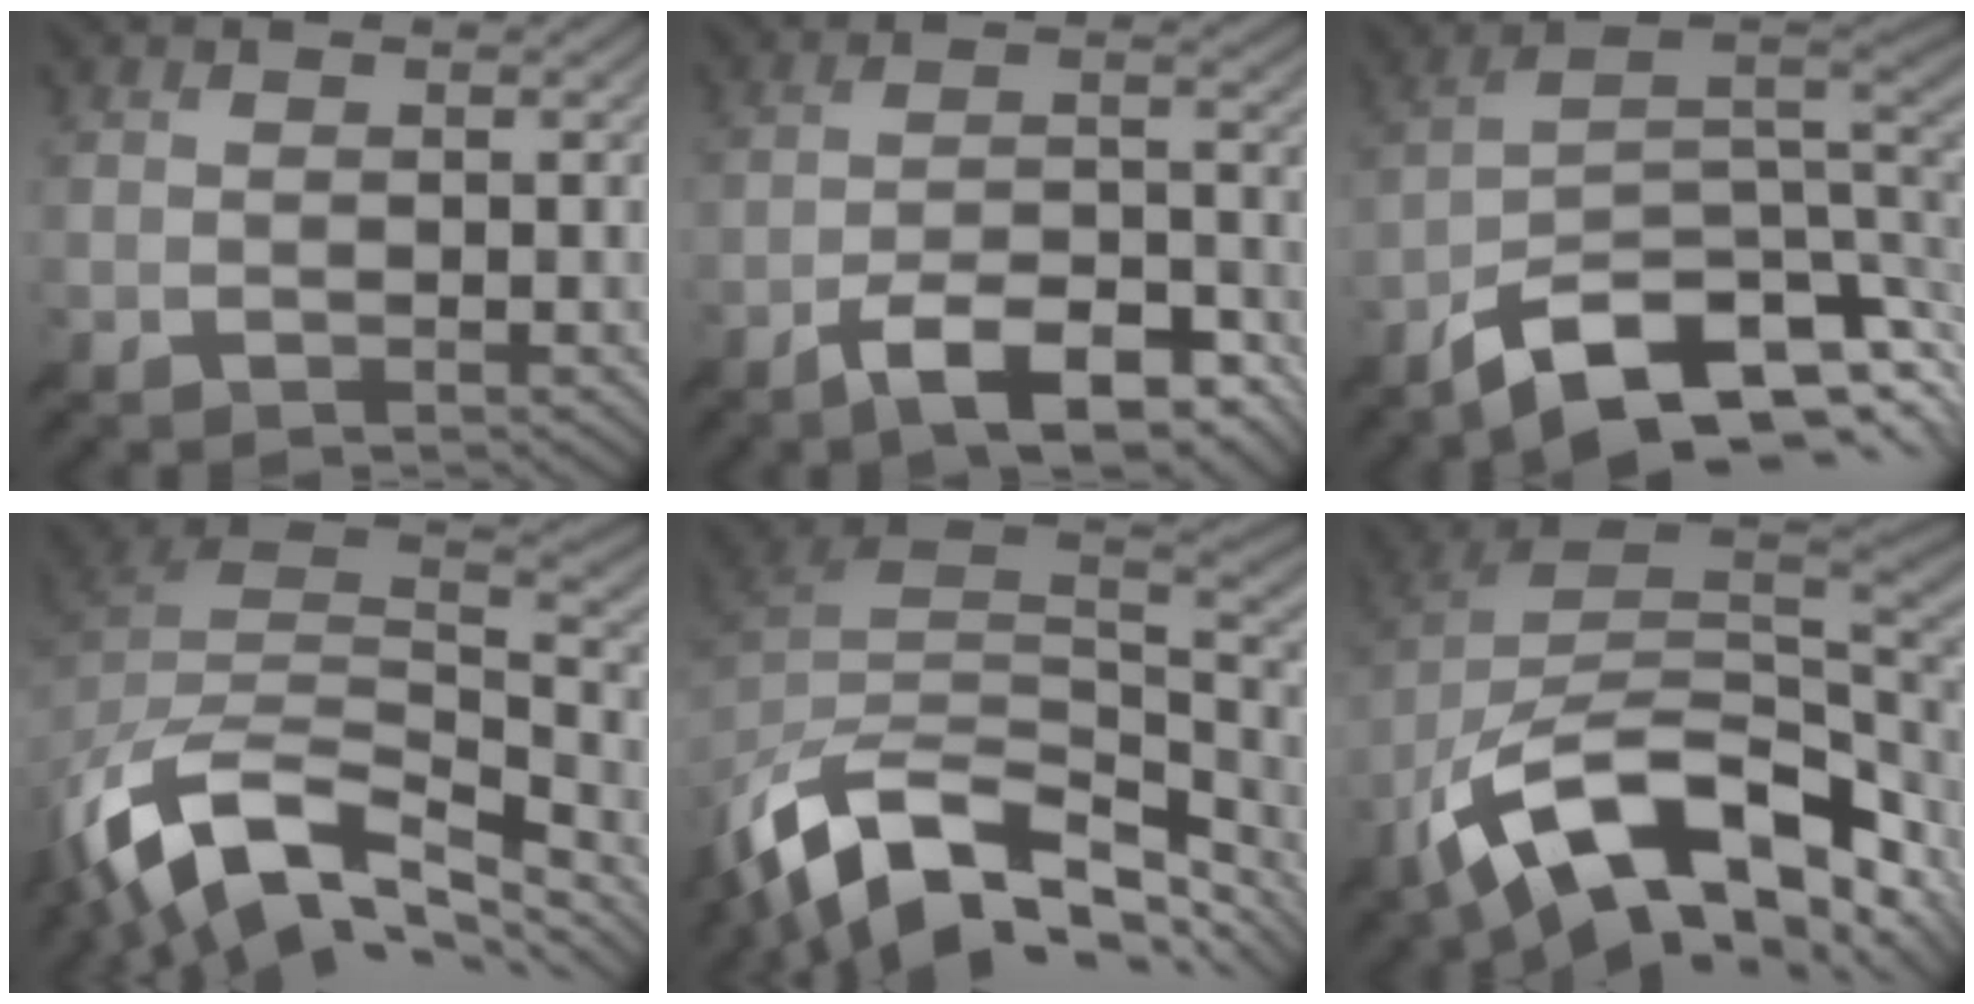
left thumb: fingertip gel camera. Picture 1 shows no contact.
{"total": 12.1, "force": [-8.2, 3.8, 8.0], "torque": [-0.134, 0.004, -0.147]}
{"total": 13.3, "force": [-5.5, 6.6, 10.2], "torque": [-0.192, -0.012, -0.085]}
{"total": 14.9, "force": [-8.9, 8.2, 8.6], "torque": [-0.224, -0.022, -0.143]}
{"total": 15.4, "force": [-7.9, 9.3, 9.4], "torque": [-0.224, -0.038, -0.126]}
{"total": 16.3, "force": [-5.4, 8.5, 12.8], "torque": [-0.242, -0.001, -0.095]}